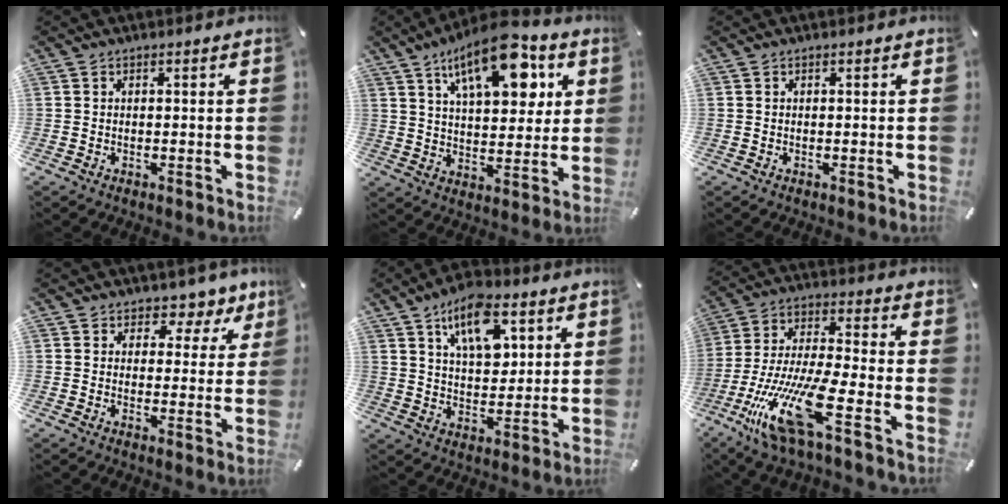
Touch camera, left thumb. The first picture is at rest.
{"total": 17.1, "force": [9.0, 7.9, 12.2], "torque": [-0.186, -0.030, 0.149]}
{"total": 0.0}
{"total": 5.4, "force": [3.6, 3.8, 1.4], "torque": [-0.001, -0.036, 0.056]}
{"total": 13.4, "force": [6.7, 7.4, 9.0], "torque": [-0.133, -0.017, 0.115]}
{"total": 18.8, "force": [-8.7, 4.5, 16.1], "torque": [-0.333, 0.016, -0.145]}